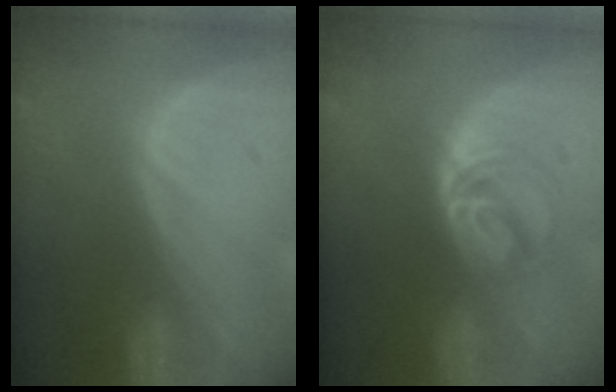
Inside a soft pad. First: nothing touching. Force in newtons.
{"total": 6.1, "press": 5.3, "slide": 3.1}